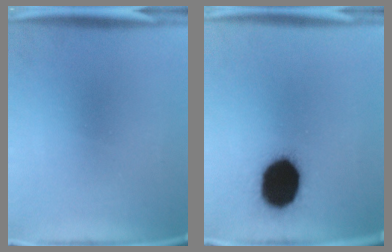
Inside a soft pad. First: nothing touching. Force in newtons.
{"total": 19.8}